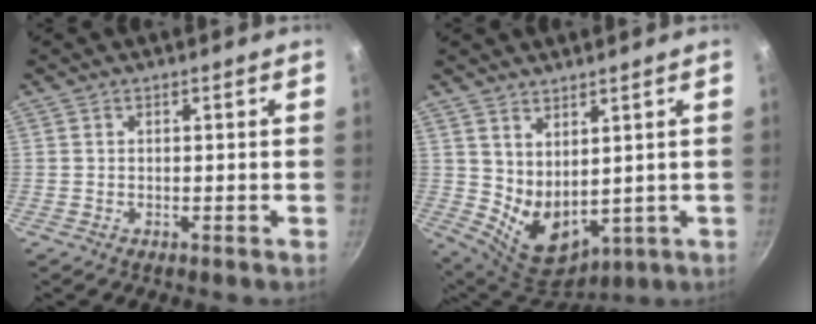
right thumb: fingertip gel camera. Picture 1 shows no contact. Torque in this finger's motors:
{"motor_torque": [-0.32, 1.11, 0.49, 0.88, 0.09]}